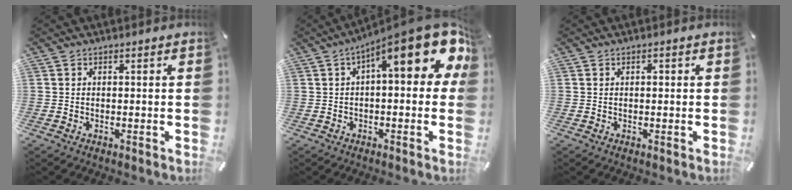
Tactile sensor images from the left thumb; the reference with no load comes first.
{"total": 17.0, "force": [6.4, 5.8, 14.7], "torque": [-0.202, -0.045, 0.098]}
{"total": 0.7, "force": [0.1, 0.5, 0.5], "torque": [-0.012, 0.001, 0.001]}